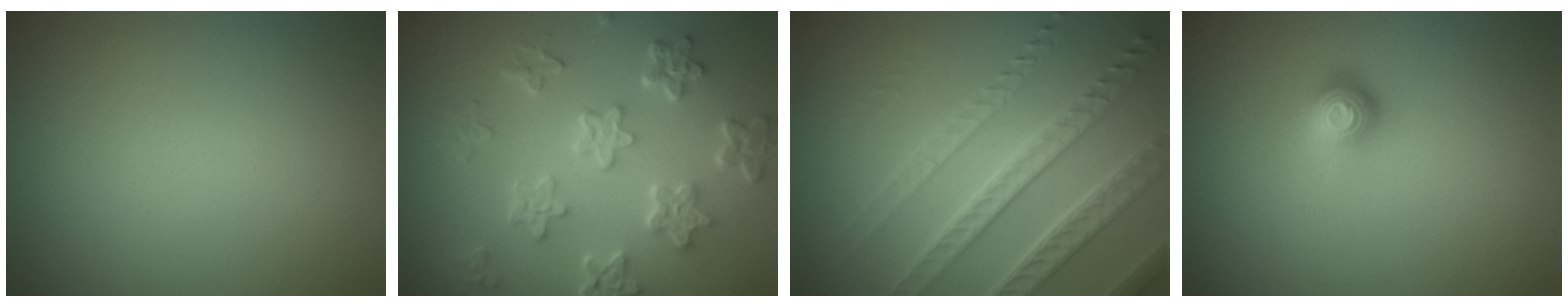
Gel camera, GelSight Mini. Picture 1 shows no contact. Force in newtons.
{"total": 5.8, "press": 4.4, "slide": 3.8}
{"total": 6.7, "press": 4.8, "slide": 4.6}
{"total": 1.7, "press": 1.3, "slide": 1.2}